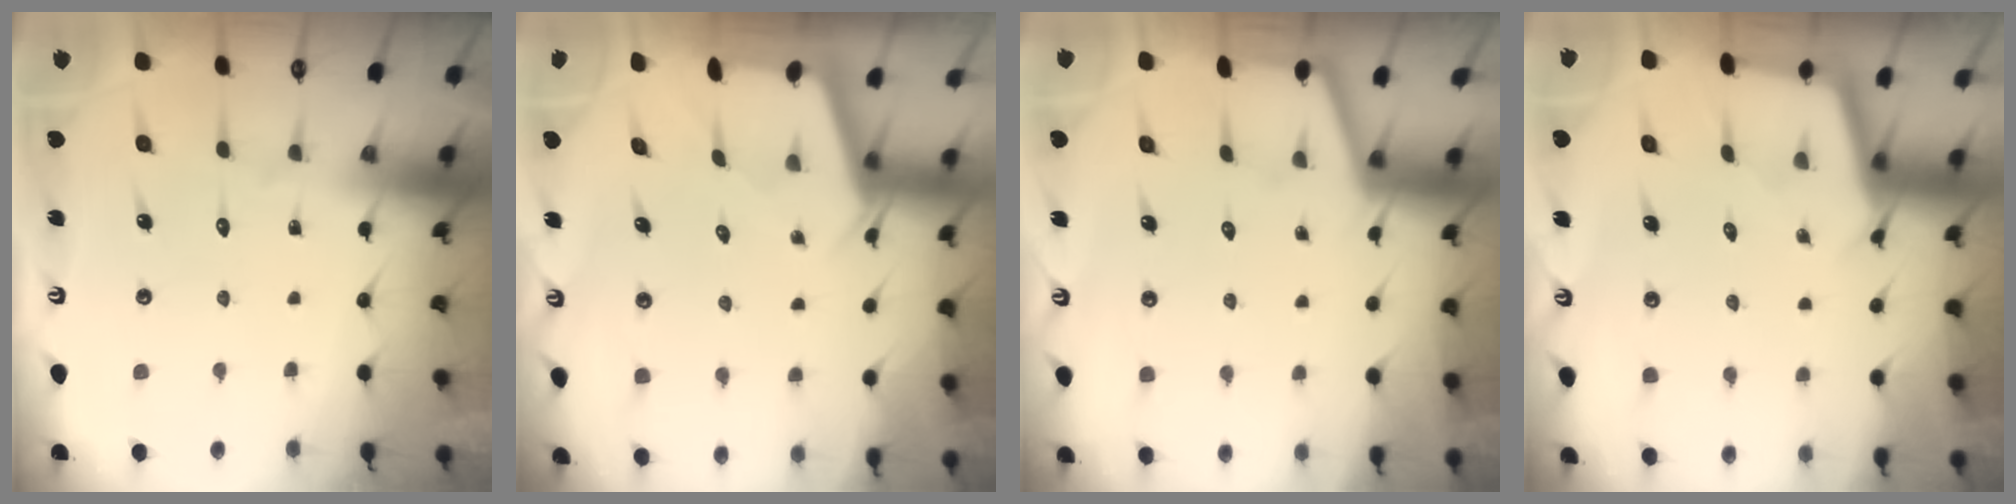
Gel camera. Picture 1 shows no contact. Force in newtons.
{"total": 2.2, "press": 2.2, "slide": 0.3}
{"total": 1.2, "press": 1.1, "slide": 0.3}
{"total": 2.5, "press": 2.5, "slide": 0.2}